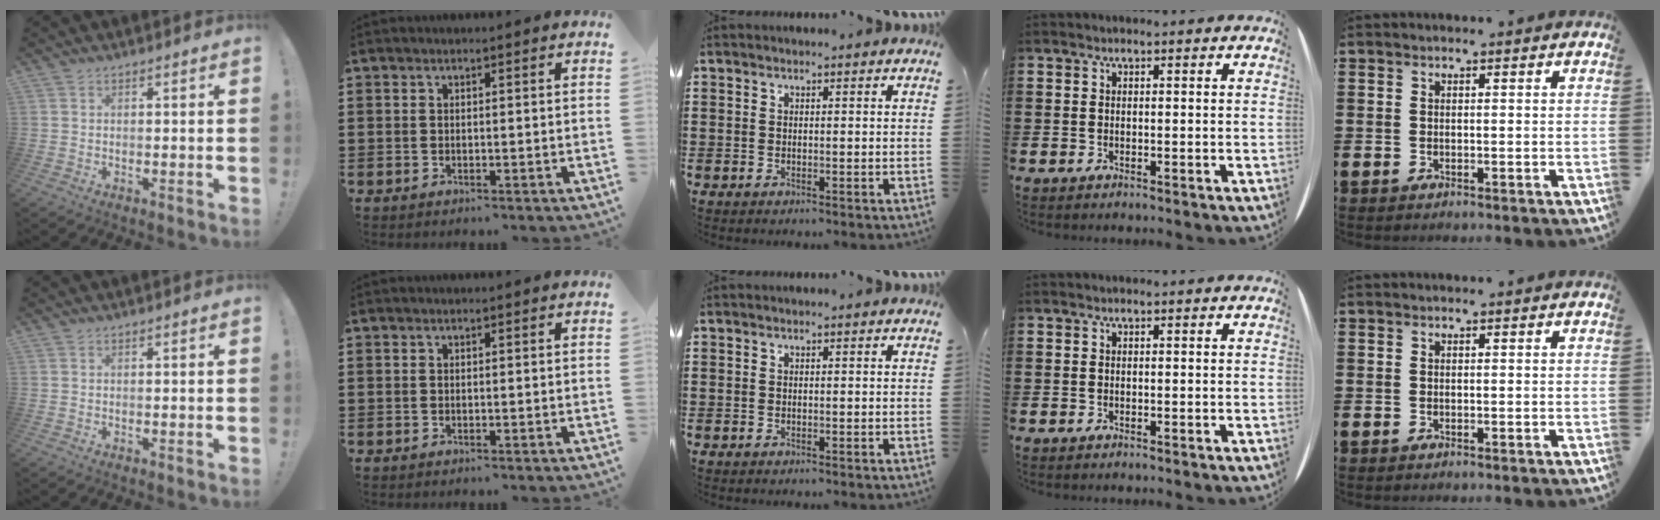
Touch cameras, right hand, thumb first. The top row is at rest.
{}